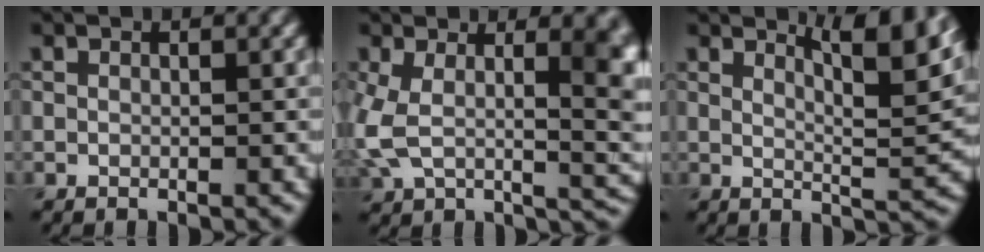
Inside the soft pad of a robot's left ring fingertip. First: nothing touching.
{"total": 10.6, "force": [1.0, 5.3, 9.1], "torque": [-0.183, -0.020, 0.023]}
{"total": 6.4, "force": [4.0, 1.5, 4.8], "torque": [-0.062, 0.001, 0.064]}